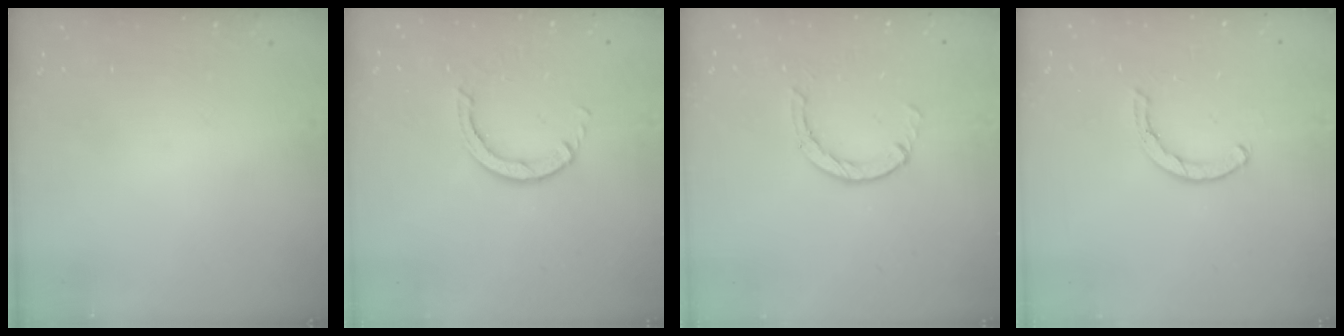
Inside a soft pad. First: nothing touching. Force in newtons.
{"total": 3.0, "press": 3.0, "slide": 0.4}
{"total": 2.9, "press": 2.8, "slide": 0.4}
{"total": 1.6, "press": 1.6, "slide": 0.1}